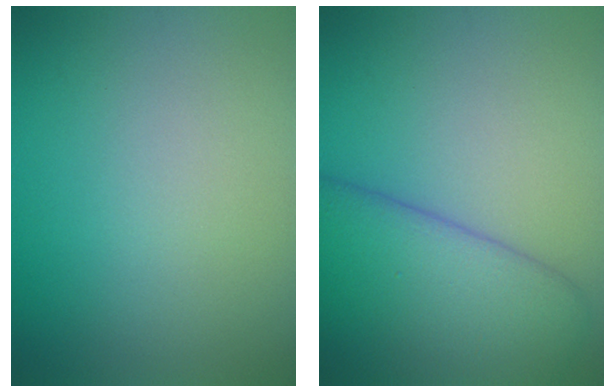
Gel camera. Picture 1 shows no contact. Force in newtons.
{"total": 8.2, "press": 8.2, "slide": 0.4}